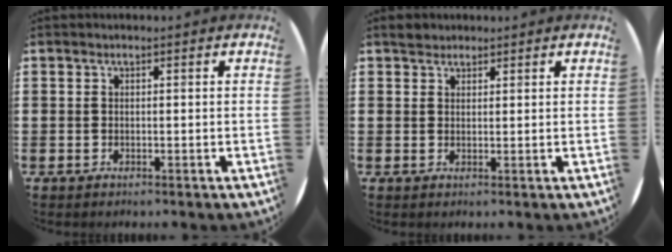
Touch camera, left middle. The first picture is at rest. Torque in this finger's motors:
{"motor_torque": [0.46, -0.38, -0.01, 0.02]}